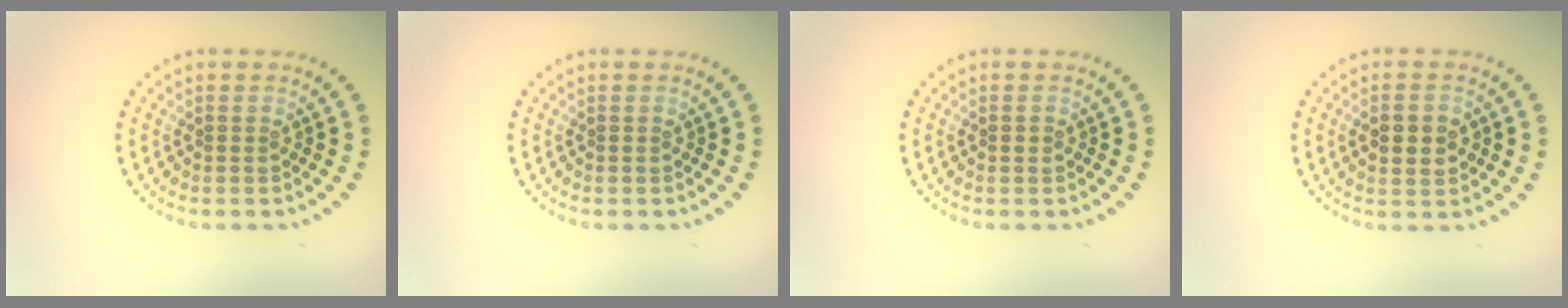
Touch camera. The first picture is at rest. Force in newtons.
{"total": 0.0}
{"total": 0.8, "press": 0.8, "slide": 0.0}
{"total": 2.8, "press": 2.8, "slide": 0.2}